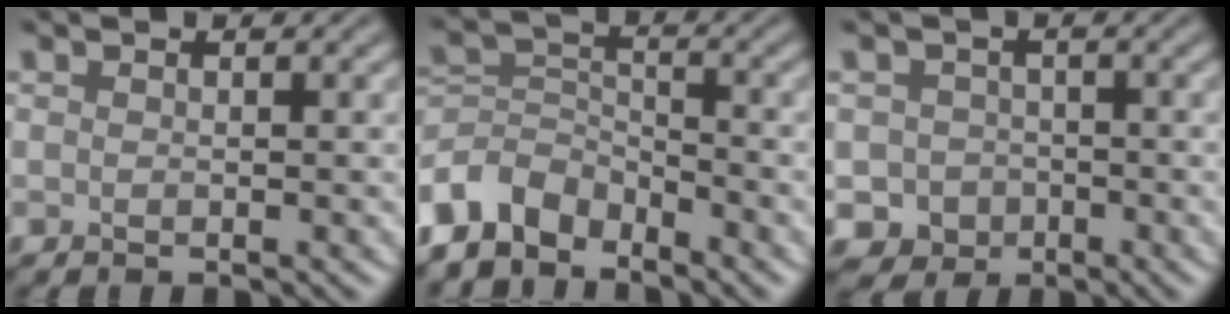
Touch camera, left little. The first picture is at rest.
{"total": 5.3, "force": [-4.3, 2.6, 1.7], "torque": [-0.033, -0.001, -0.094]}
{"total": 4.1, "force": [-1.9, 3.6, 0.5], "torque": [0.012, -0.003, -0.034]}